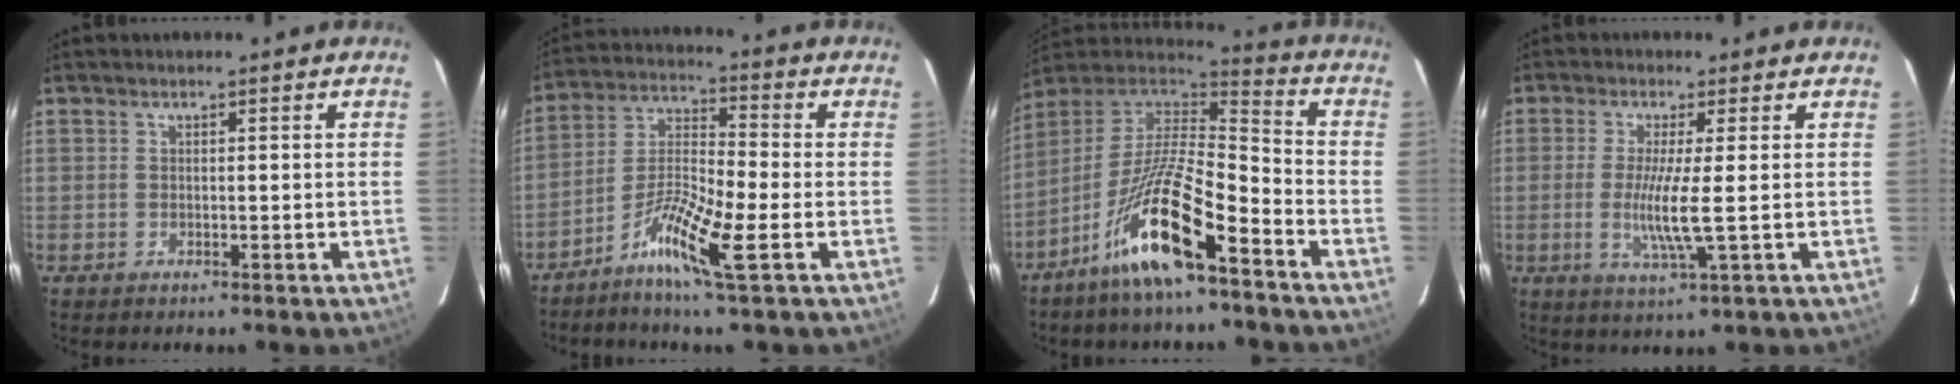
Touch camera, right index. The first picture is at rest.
{"total": 10.0, "force": [-4.9, 0.1, 8.8], "torque": [-0.171, -0.010, -0.101]}
{"total": 16.5, "force": [-9.9, 2.3, 13.1], "torque": [-0.263, -0.010, -0.184]}
{"total": 6.1, "force": [-0.4, -0.5, 6.1], "torque": [-0.123, -0.019, -0.010]}